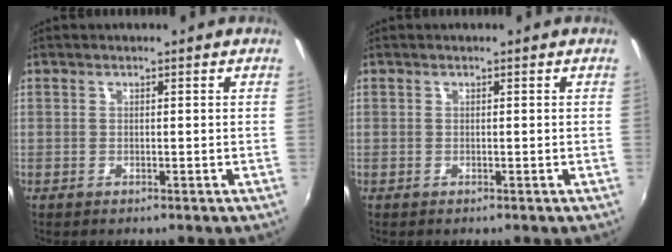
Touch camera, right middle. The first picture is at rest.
{"total": 0.0}